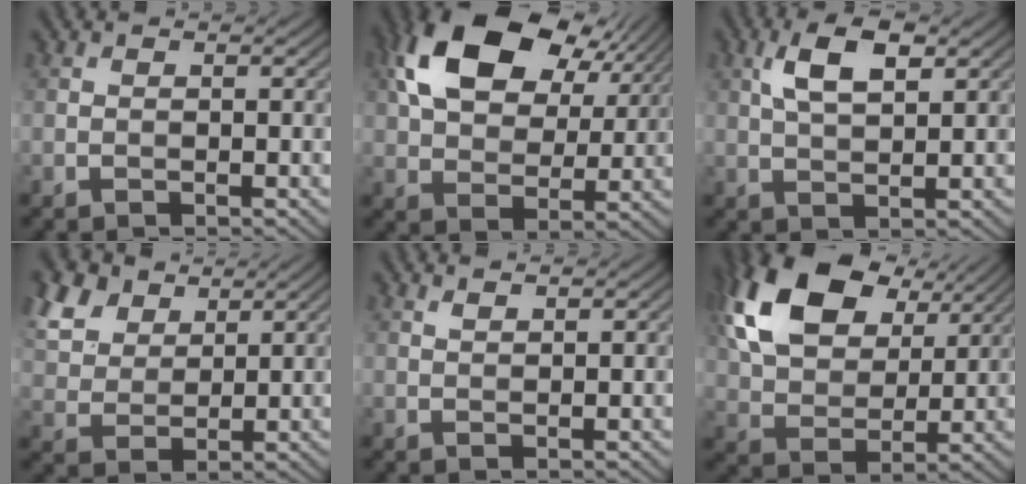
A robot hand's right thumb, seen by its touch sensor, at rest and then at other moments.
{"total": 16.1, "force": [7.2, 9.9, 10.4], "torque": [-0.216, 0.017, 0.136]}
{"total": 5.7, "force": [2.3, 2.3, 4.6], "torque": [-0.097, 0.007, 0.042]}
{"total": 8.4, "force": [5.2, 5.1, 4.2], "torque": [-0.127, 0.016, 0.100]}
{"total": 1.0, "force": [0.9, 0.1, 0.4], "torque": [-0.014, 0.003, 0.021]}
{"total": 16.5, "force": [7.8, 10.1, 10.4], "torque": [-0.240, 0.021, 0.145]}